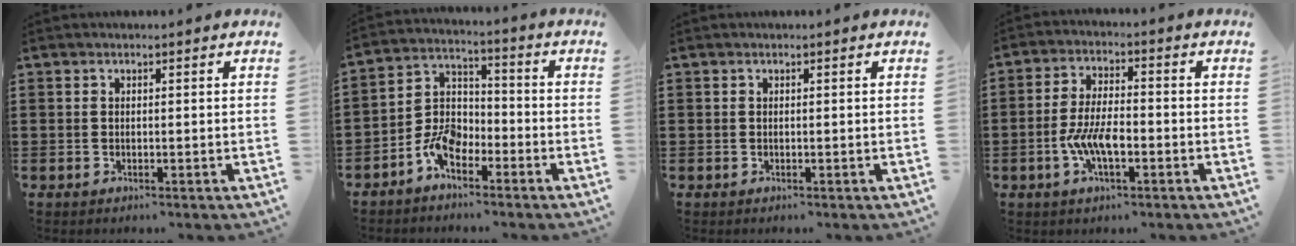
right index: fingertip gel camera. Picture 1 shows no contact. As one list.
[{"total": 6.6, "force": [-4.2, 3.8, 3.5], "torque": [-0.088, 0.013, -0.086]}, {"total": 0.0}, {"total": 7.0, "force": [-2.4, 2.7, 6.0], "torque": [-0.141, -0.007, -0.053]}]